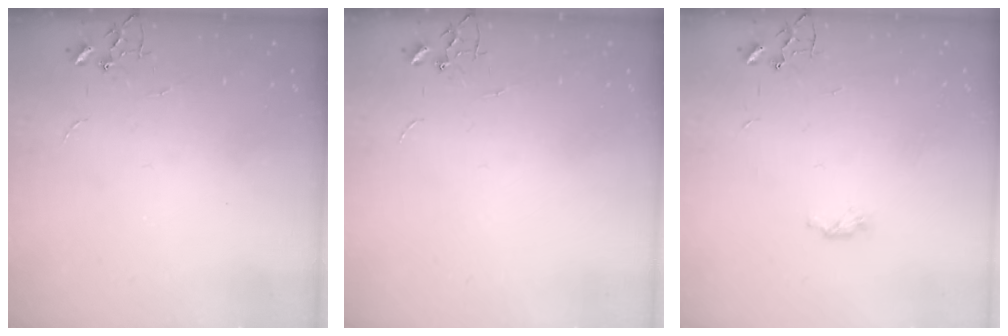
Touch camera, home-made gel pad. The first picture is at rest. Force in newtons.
{"total": 0.0}
{"total": 3.3, "press": 3.3, "slide": 0.5}